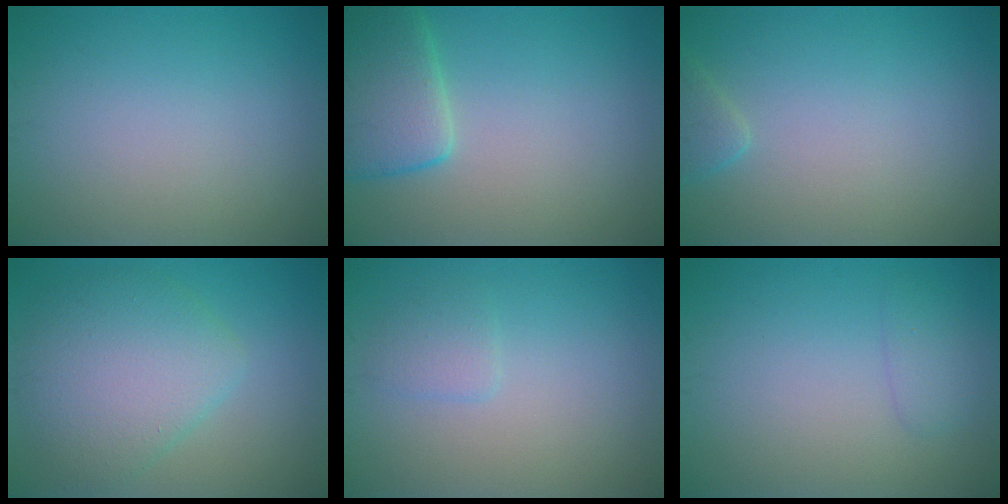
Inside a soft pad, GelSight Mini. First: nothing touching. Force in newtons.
{"total": 5.2, "press": 5.2, "slide": 0.4}
{"total": 1.3, "press": 1.3, "slide": 0.1}
{"total": 6.1, "press": 6.1, "slide": 0.2}
{"total": 1.4, "press": 1.4, "slide": 0.1}
{"total": 1.4, "press": 1.4, "slide": 0.1}